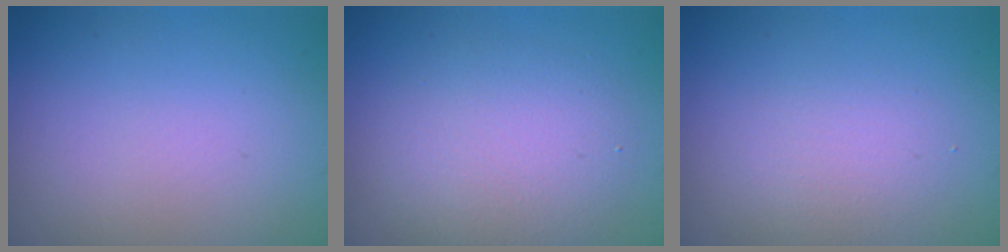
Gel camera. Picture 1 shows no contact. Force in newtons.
{"total": 4.2, "press": 4.2, "slide": 0.0}
{"total": 2.0, "press": 2.0, "slide": 0.1}